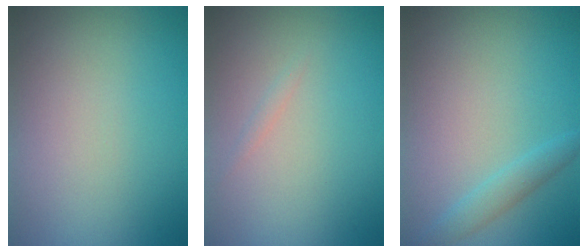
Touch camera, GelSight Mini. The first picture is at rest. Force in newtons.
{"total": 0.6, "press": 0.6, "slide": 0.1}
{"total": 1.8, "press": 1.8, "slide": 0.2}